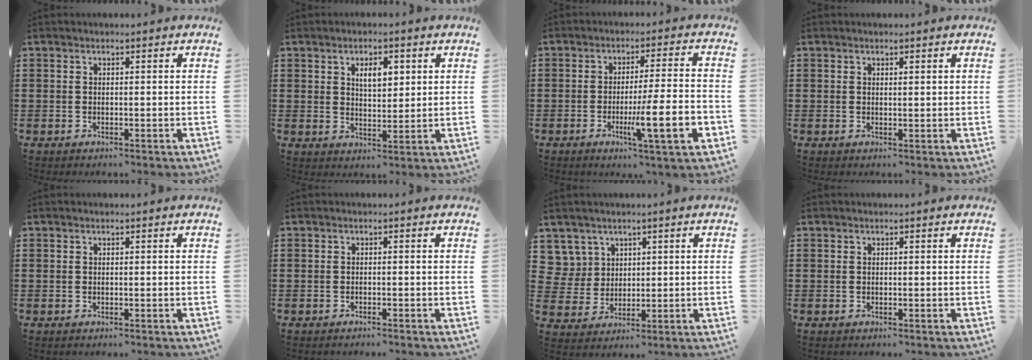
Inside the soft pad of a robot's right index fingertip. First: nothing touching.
{"total": 4.3, "force": [1.7, 2.1, 3.3], "torque": [-0.056, 0.003, 0.025]}
{"total": 10.2, "force": [-3.3, 0.9, 9.7], "torque": [-0.155, -0.012, -0.058]}
{"total": 0.6, "force": [0.4, 0.1, 0.5], "torque": [-0.010, 0.000, 0.007]}
{"total": 0.0}
{"total": 0.6, "force": [-0.6, 0.0, 0.1], "torque": [-0.005, -0.002, -0.012]}
{"total": 4.7, "force": [2.2, 4.1, 0.5], "torque": [-0.033, 0.015, 0.043]}
{"total": 0.0}